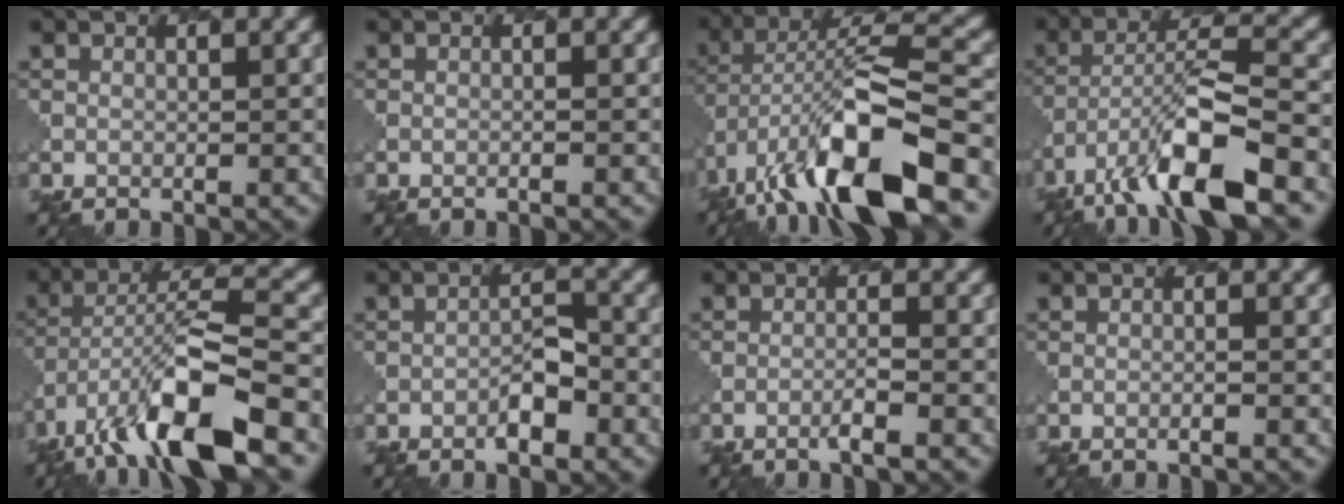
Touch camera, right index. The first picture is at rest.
{"total": 0.5, "force": [-0.3, 0.1, 0.4], "torque": [-0.001, 0.000, -0.010]}
{"total": 12.8, "force": [-6.4, 4.1, 10.3], "torque": [-0.185, 0.011, -0.109]}
{"total": 10.1, "force": [-6.2, 2.4, 7.6], "torque": [-0.134, 0.007, -0.115]}
{"total": 11.4, "force": [-6.5, 3.1, 8.8], "torque": [-0.155, 0.009, -0.118]}
{"total": 2.2, "force": [-1.3, 0.7, 1.6], "torque": [-0.023, 0.008, -0.022]}
{"total": 1.7, "force": [-1.0, 0.1, 1.4], "torque": [-0.019, 0.006, -0.024]}
{"total": 0.8, "force": [-0.5, 0.1, 0.6], "torque": [-0.003, 0.003, -0.012]}